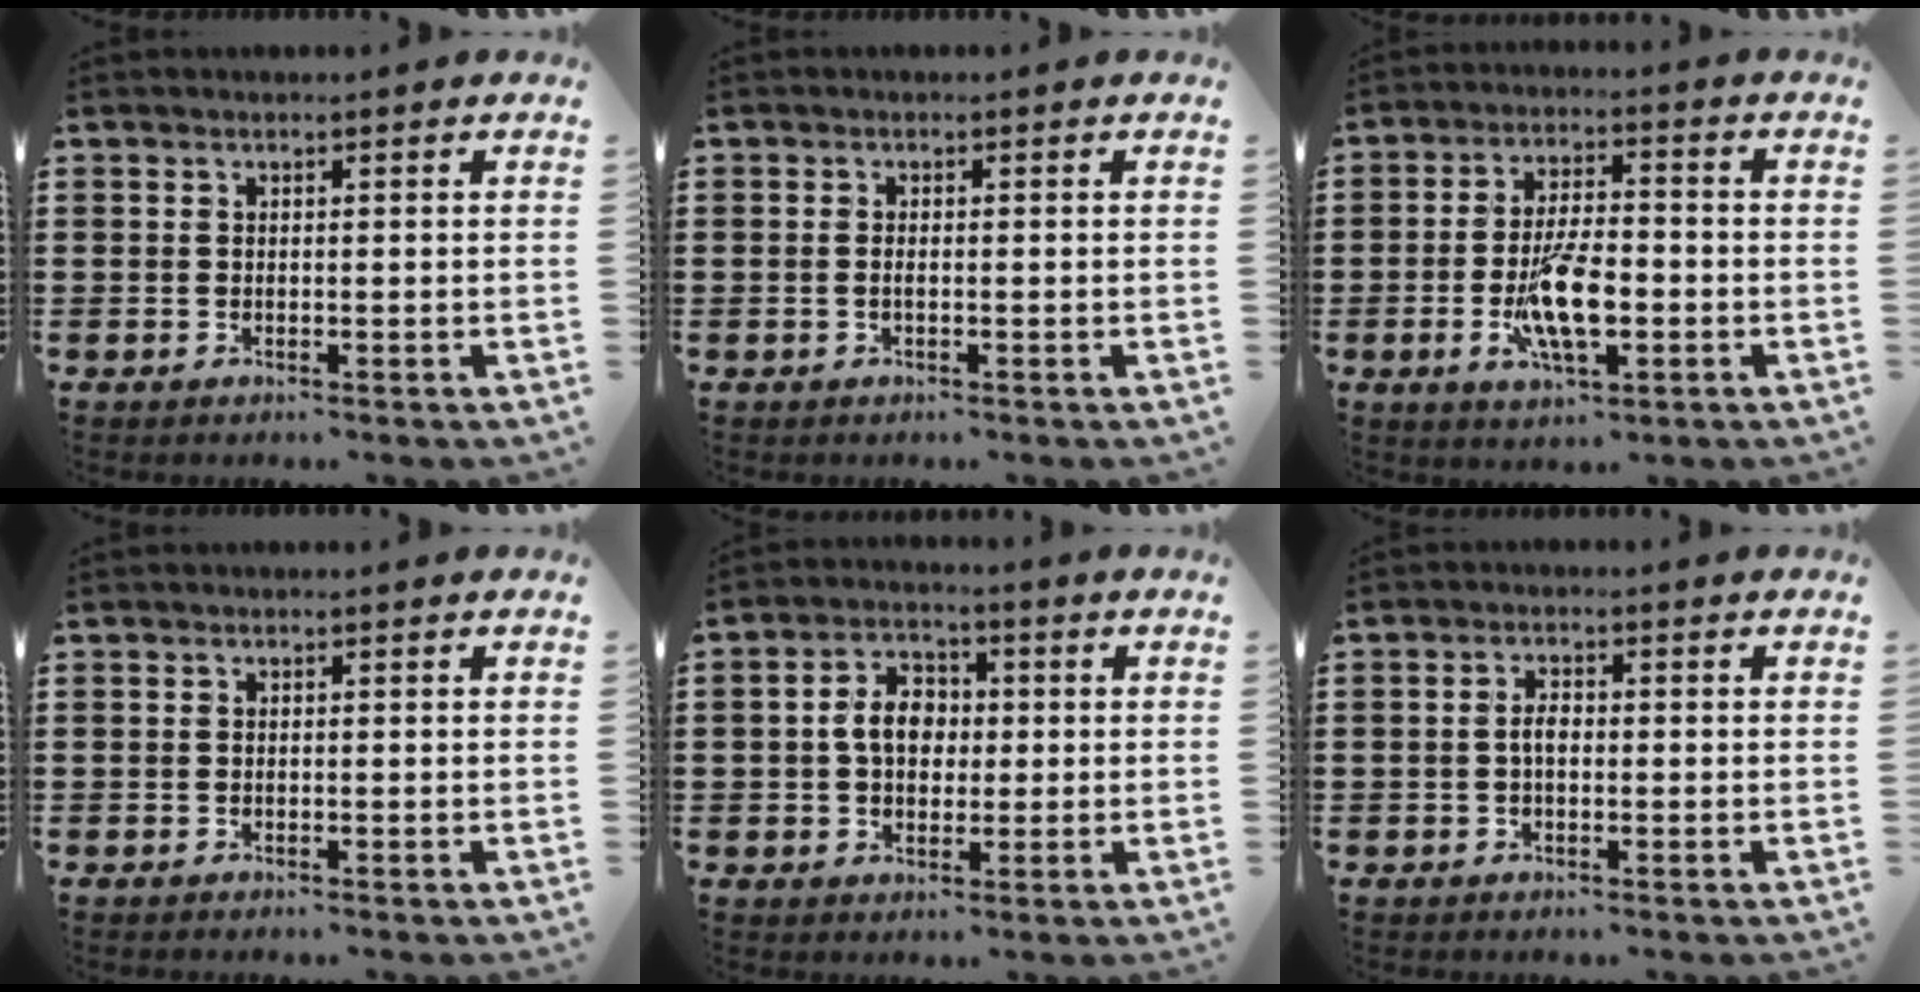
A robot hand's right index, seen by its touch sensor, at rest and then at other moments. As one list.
[{"total": 0.8, "force": [-0.1, 0.3, 0.8], "torque": [-0.017, -0.002, -0.002]}, {"total": 9.6, "force": [-2.6, 3.7, 8.5], "torque": [-0.176, -0.009, -0.047]}, {"total": 0.0}, {"total": 5.8, "force": [0.2, 4.2, 4.1], "torque": [-0.079, 0.014, -0.001]}, {"total": 2.2, "force": [-0.2, 1.1, 1.9], "torque": [-0.043, 0.001, -0.007]}]